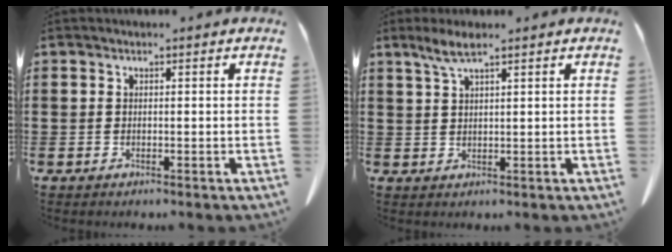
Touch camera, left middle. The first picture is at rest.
{"total": 3.3, "force": [2.3, 0.5, 2.4], "torque": [-0.052, 0.003, 0.040]}